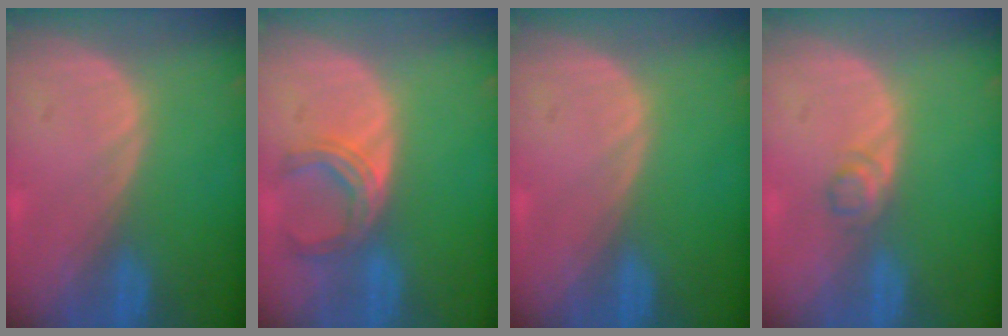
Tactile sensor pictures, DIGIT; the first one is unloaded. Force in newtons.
{"total": 4.9, "press": 4.8, "slide": 1.1}
{"total": 0.0}
{"total": 1.9, "press": 1.8, "slide": 0.2}